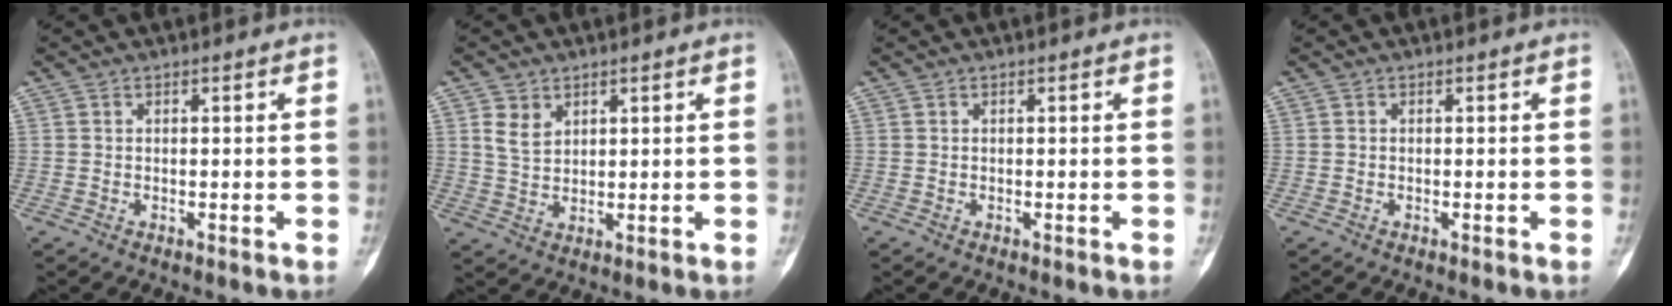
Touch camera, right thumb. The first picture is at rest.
{"total": 4.1, "force": [2.1, 2.9, 2.1], "torque": [-0.028, -0.013, 0.047]}
{"total": 0.0}
{"total": 0.0}